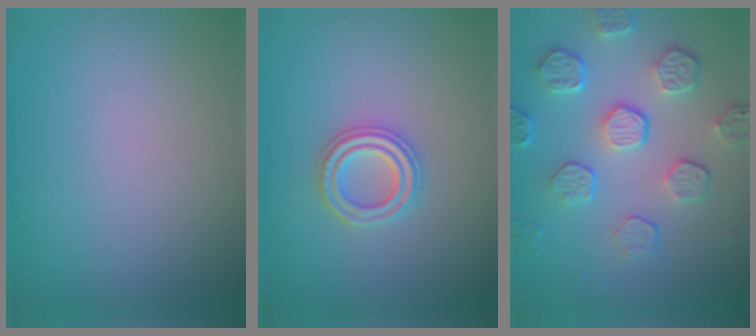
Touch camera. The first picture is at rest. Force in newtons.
{"total": 2.7, "press": 2.6, "slide": 0.7}
{"total": 5.8, "press": 4.2, "slide": 4.0}